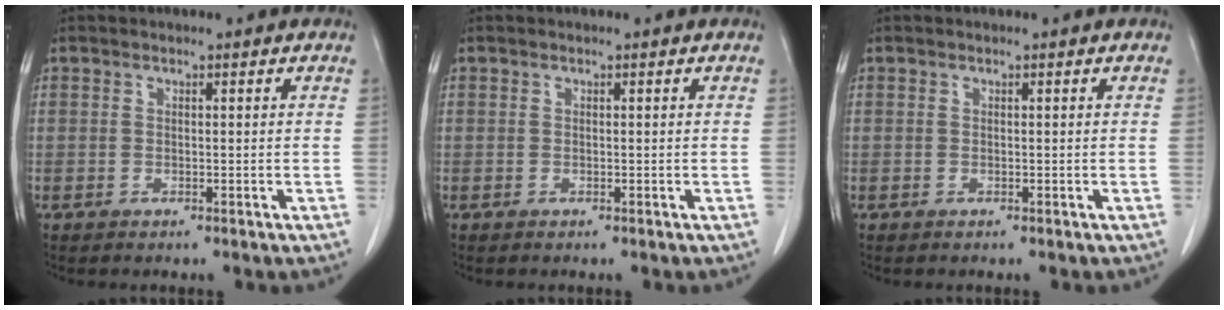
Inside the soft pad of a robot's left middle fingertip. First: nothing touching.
{"total": 0.0}
{"total": 0.0}